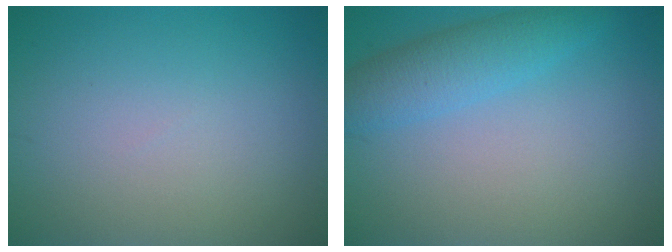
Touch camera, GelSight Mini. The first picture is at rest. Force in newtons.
{"total": 3.6, "press": 3.6, "slide": 0.1}